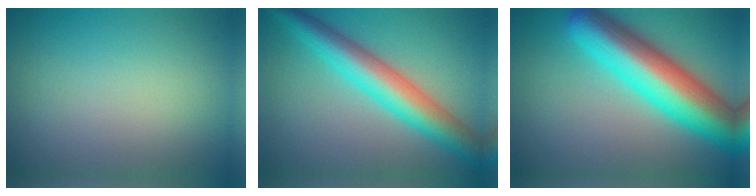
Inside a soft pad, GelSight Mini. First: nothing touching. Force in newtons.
{"total": 6.7, "press": 6.7, "slide": 0.1}
{"total": 10.2, "press": 10.2, "slide": 0.3}